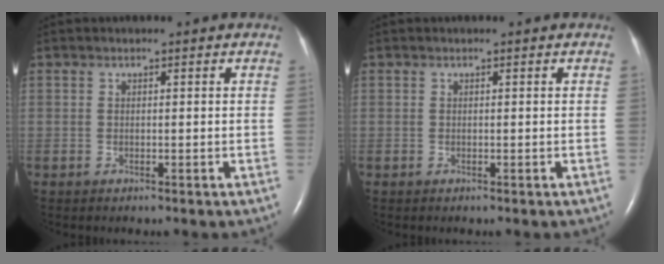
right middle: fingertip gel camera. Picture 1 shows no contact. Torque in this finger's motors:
{"motor_torque": [0.04, -0.05, 0.01, 0.00]}